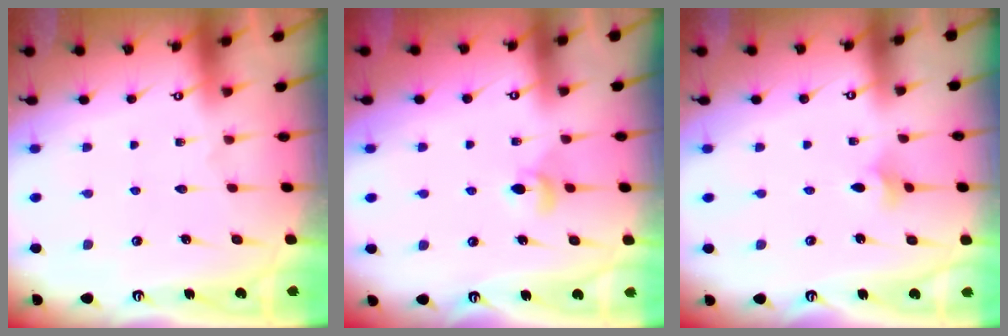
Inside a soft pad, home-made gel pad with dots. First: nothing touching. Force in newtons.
{"total": 4.9, "press": 4.9, "slide": 0.6}
{"total": 2.7, "press": 2.6, "slide": 0.7}